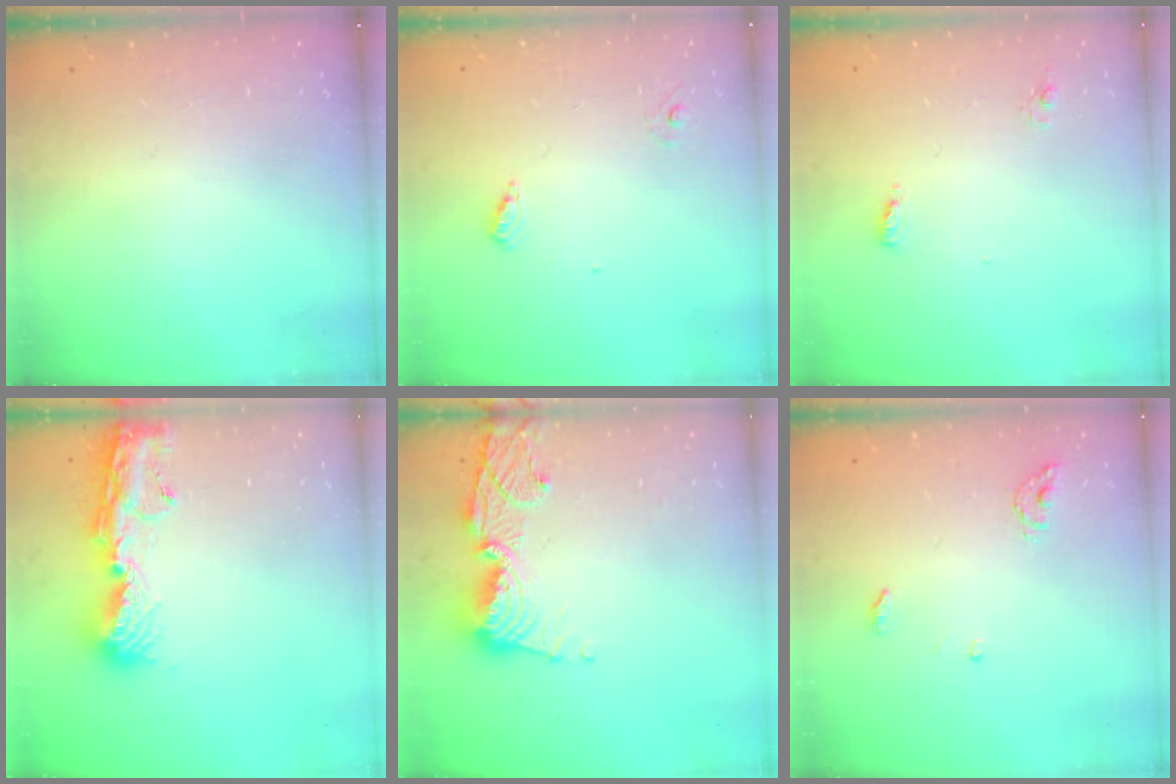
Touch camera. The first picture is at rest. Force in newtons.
{"total": 4.6, "press": 4.6, "slide": 0.4}
{"total": 4.7, "press": 4.5, "slide": 1.1}
{"total": 12.9, "press": 12.9, "slide": 1.3}
{"total": 12.9, "press": 12.8, "slide": 1.6}
{"total": 4.3, "press": 4.3, "slide": 0.4}